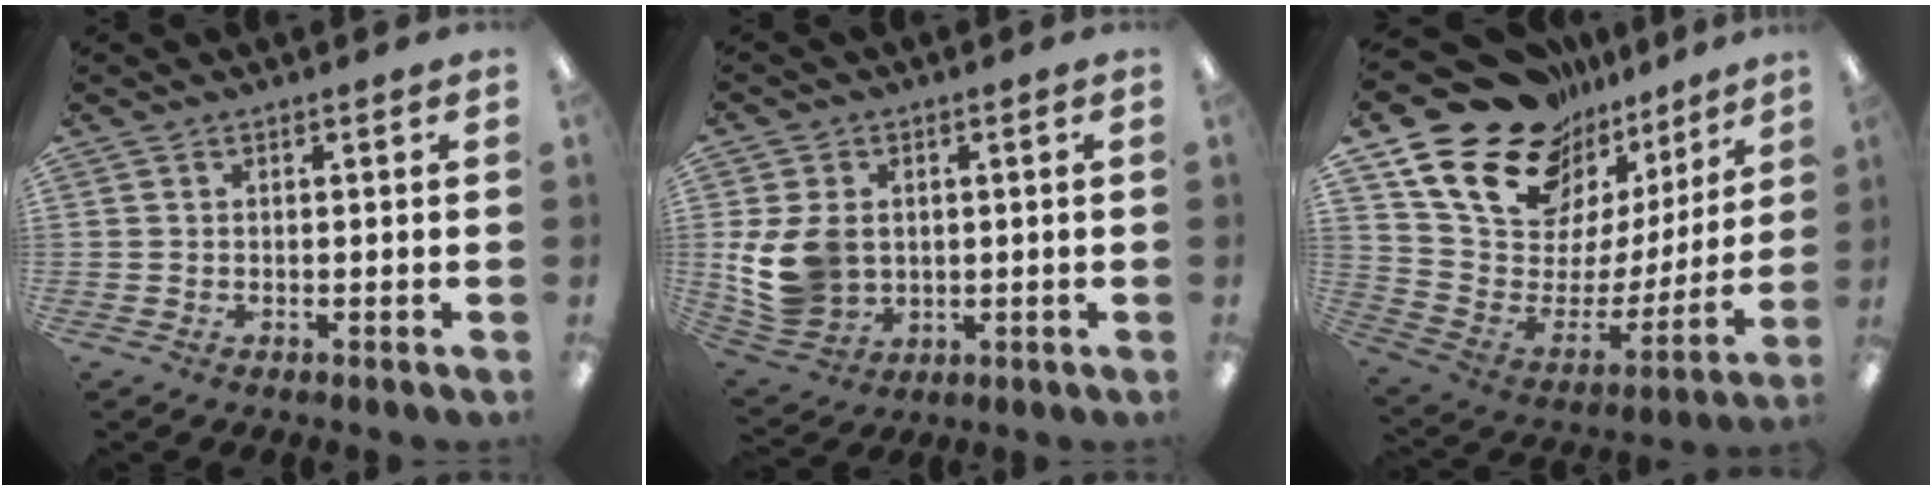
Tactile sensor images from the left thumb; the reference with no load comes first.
{"total": 11.3, "force": [0.6, 9.1, 6.6], "torque": [-0.163, 0.010, 0.016]}
{"total": 21.0, "force": [15.5, 11.8, 7.8], "torque": [-0.136, -0.124, 0.289]}